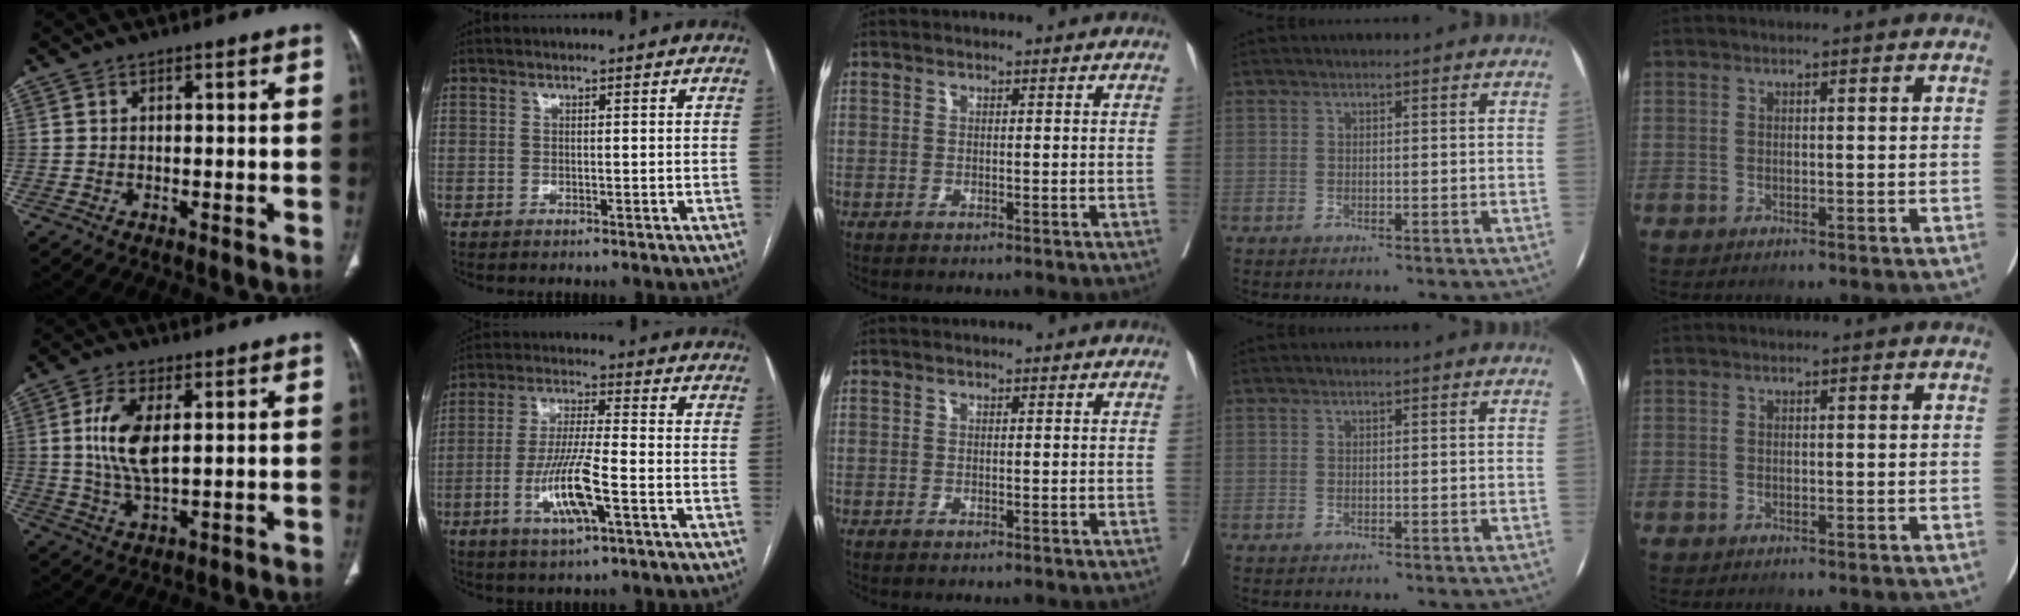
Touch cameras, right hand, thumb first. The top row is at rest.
{"thumb": {"total": 9.2, "force": [1.8, 4.1, 8.0], "torque": [-0.166, -0.011, 0.038]}, "index": {"total": 9.9, "force": [-3.5, 1.1, 9.2], "torque": [-0.182, -0.008, -0.064]}}